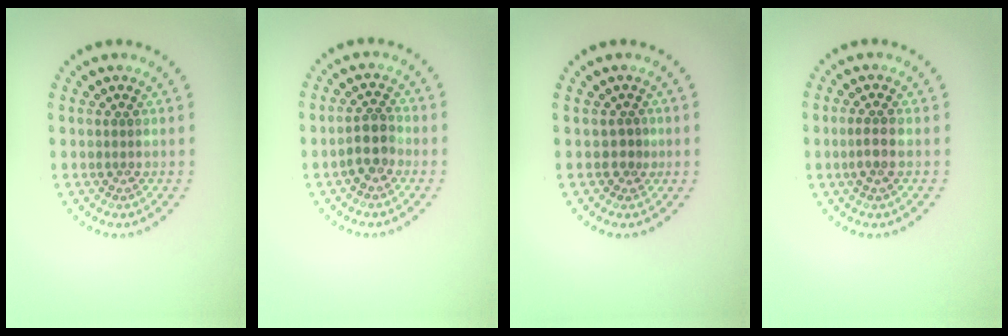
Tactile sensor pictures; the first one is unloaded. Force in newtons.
{"total": 2.5, "press": 2.3, "slide": 1.0}
{"total": 1.3, "press": 0.9, "slide": 0.9}
{"total": 1.5, "press": 1.4, "slide": 0.7}